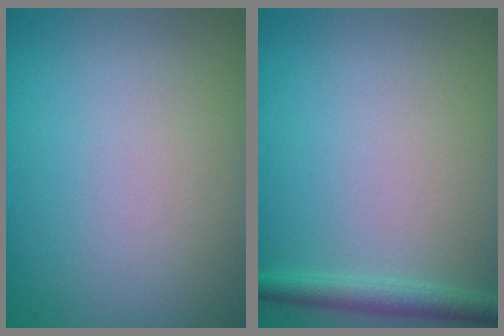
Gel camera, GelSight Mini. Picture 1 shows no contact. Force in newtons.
{"total": 1.9, "press": 1.9, "slide": 0.1}